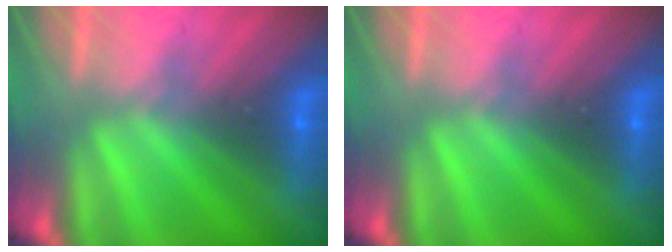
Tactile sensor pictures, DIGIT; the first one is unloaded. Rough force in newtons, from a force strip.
{"total": 0.0}